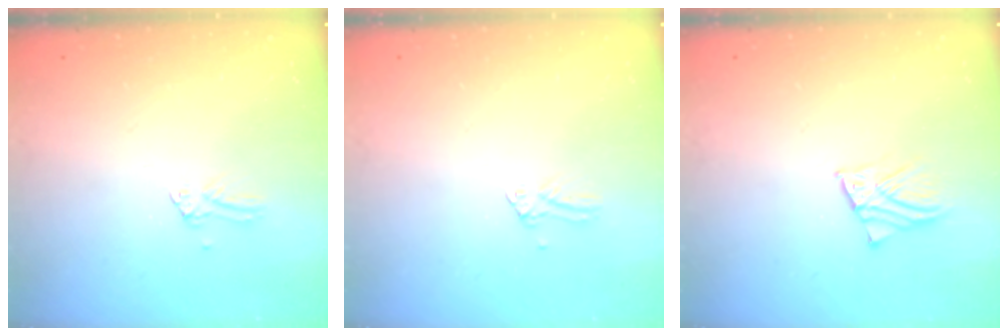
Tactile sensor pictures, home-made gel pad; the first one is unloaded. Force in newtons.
{"total": 0.0}
{"total": 2.2, "press": 2.2, "slide": 0.1}